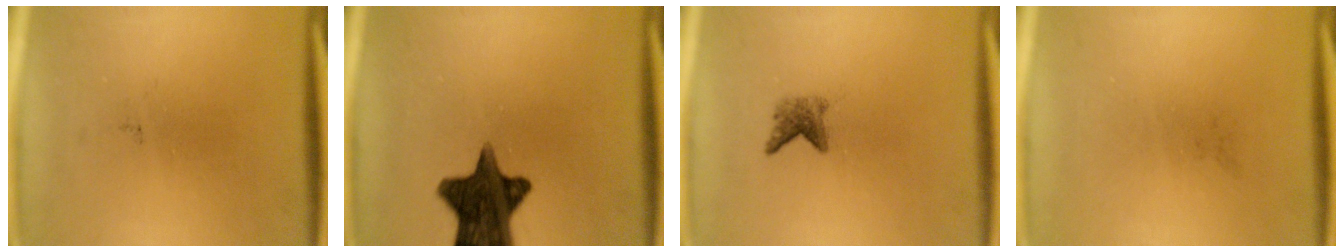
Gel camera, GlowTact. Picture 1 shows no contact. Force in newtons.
{"total": 14.3}
{"total": 2.1}
{"total": 0.0}